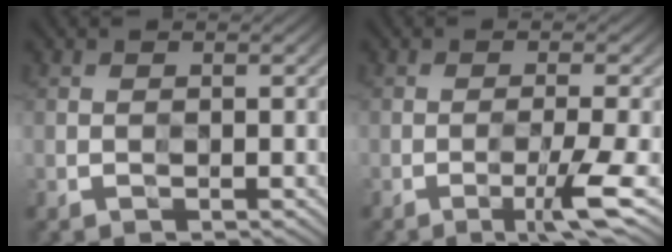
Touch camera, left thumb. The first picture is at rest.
{"total": 4.3, "force": [-2.0, -0.1, 3.8], "torque": [-0.060, 0.012, -0.036]}